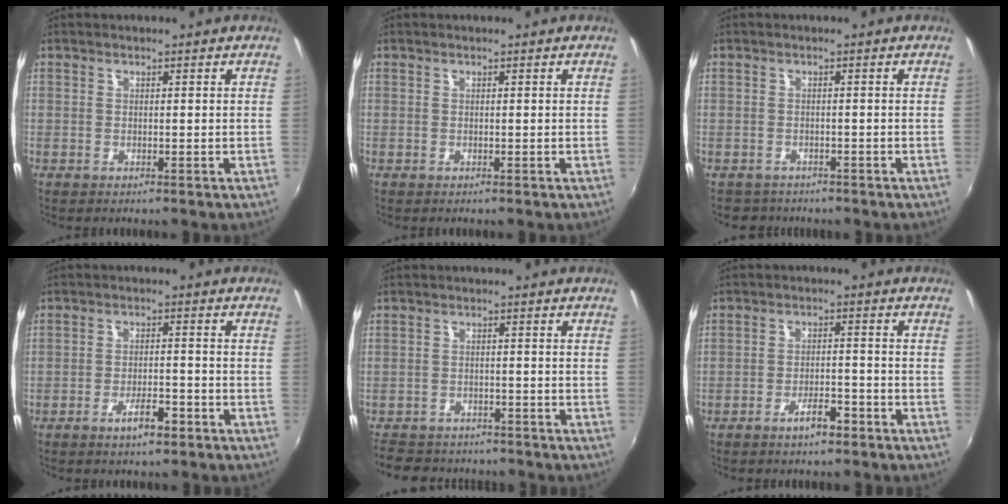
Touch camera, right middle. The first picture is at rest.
{"total": 0.0}
{"total": 2.9, "force": [-2.3, 1.7, 0.1], "torque": [-0.012, -0.005, -0.039]}
{"total": 4.4, "force": [-3.0, 1.3, 2.9], "torque": [-0.060, -0.003, -0.047]}
{"total": 9.3, "force": [-7.9, 4.3, 2.5], "torque": [-0.072, 0.001, -0.122]}
{"total": 4.2, "force": [-3.2, 1.2, 2.5], "torque": [-0.054, 0.000, -0.048]}